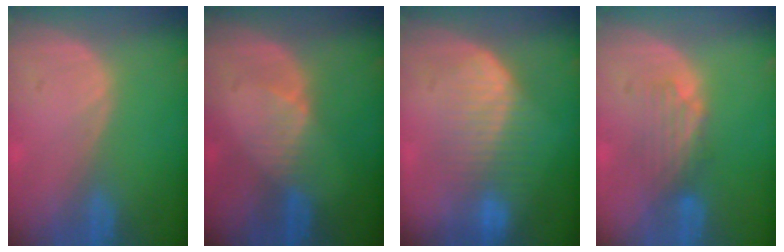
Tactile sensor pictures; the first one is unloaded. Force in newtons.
{"total": 2.7, "press": 2.7, "slide": 0.3}
{"total": 7.1, "press": 6.9, "slide": 1.6}
{"total": 4.4, "press": 3.8, "slide": 2.2}